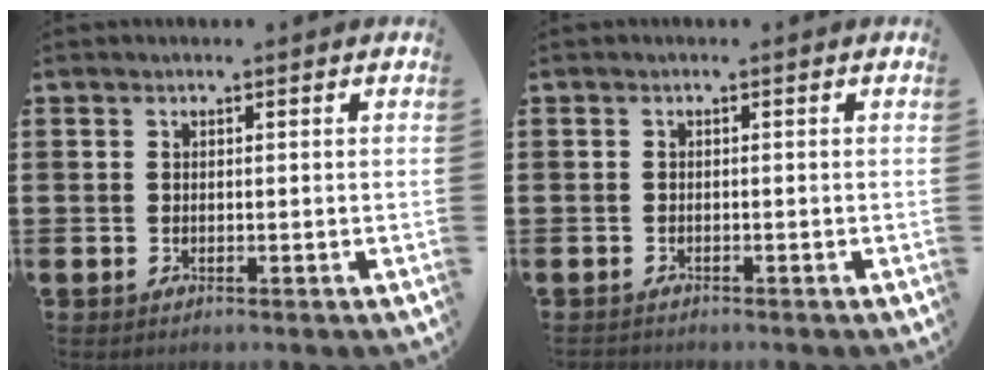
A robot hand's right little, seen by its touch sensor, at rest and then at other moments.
{"total": 0.5, "force": [-0.5, 0.1, 0.0], "torque": [-0.001, -0.002, -0.010]}